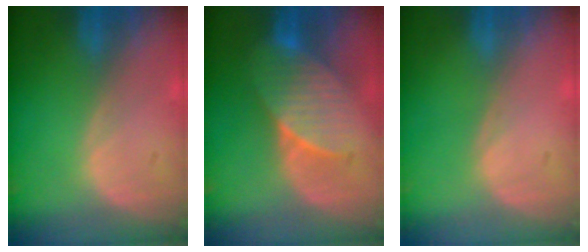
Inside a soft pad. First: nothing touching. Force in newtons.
{"total": 7.2, "press": 7.1, "slide": 1.4}
{"total": 0.0}